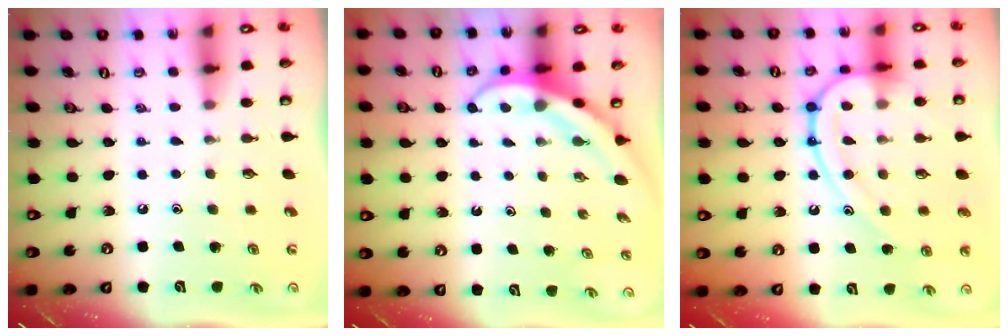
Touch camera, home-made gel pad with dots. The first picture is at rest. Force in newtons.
{"total": 4.0, "press": 4.0, "slide": 0.4}
{"total": 15.7, "press": 15.6, "slide": 1.6}